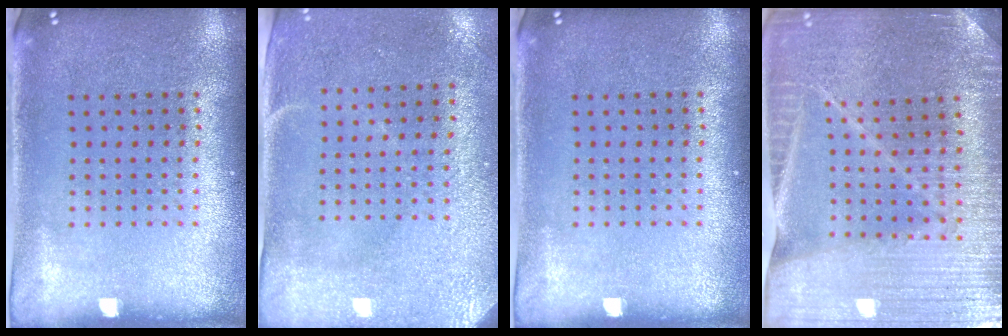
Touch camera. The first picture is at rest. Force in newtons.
{"total": 2.9, "press": 2.4, "slide": 1.6}
{"total": 0.0}
{"total": 3.3, "press": 3.2, "slide": 0.4}